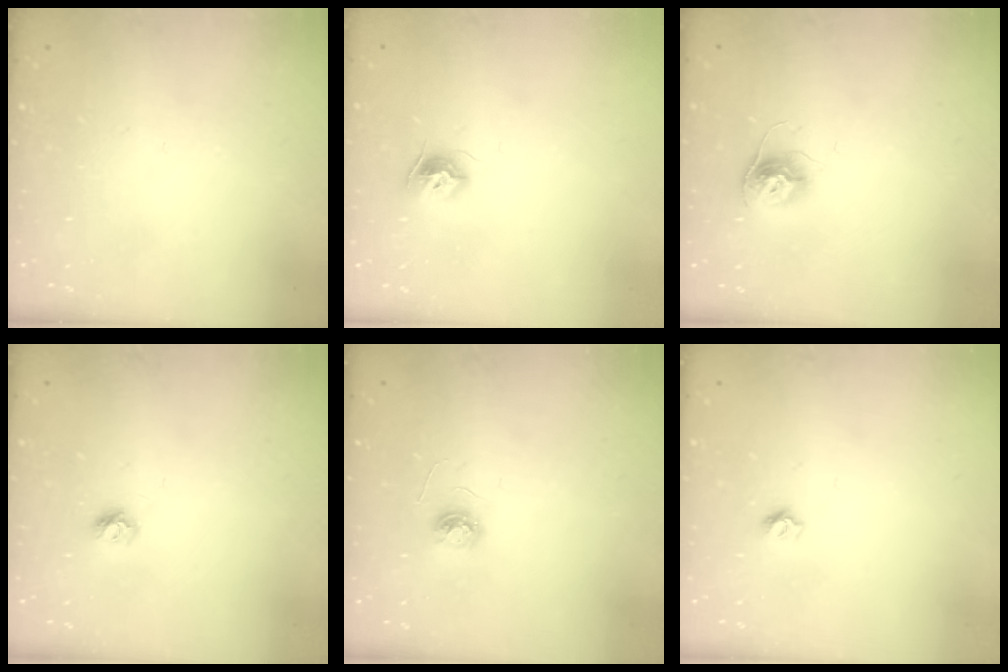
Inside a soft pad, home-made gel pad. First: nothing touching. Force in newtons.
{"total": 8.0, "press": 7.9, "slide": 0.5}
{"total": 10.0, "press": 10.0, "slide": 0.6}
{"total": 5.5, "press": 5.5, "slide": 0.3}
{"total": 3.7, "press": 3.7, "slide": 0.3}
{"total": 5.5, "press": 5.5, "slide": 0.5}